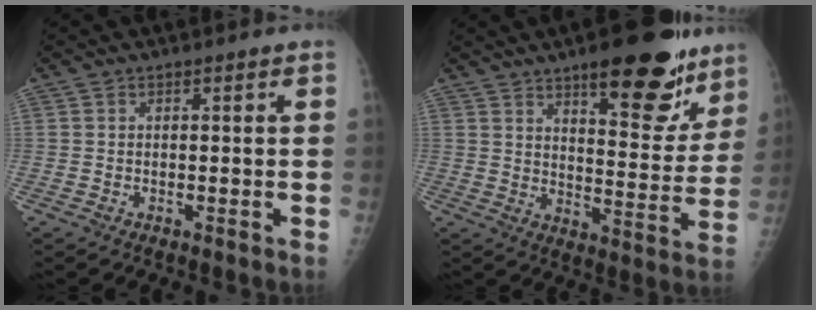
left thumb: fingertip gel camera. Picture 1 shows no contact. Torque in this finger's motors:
{"motor_torque": [3.08, 1.93, 1.05, -1.13, 0.14]}